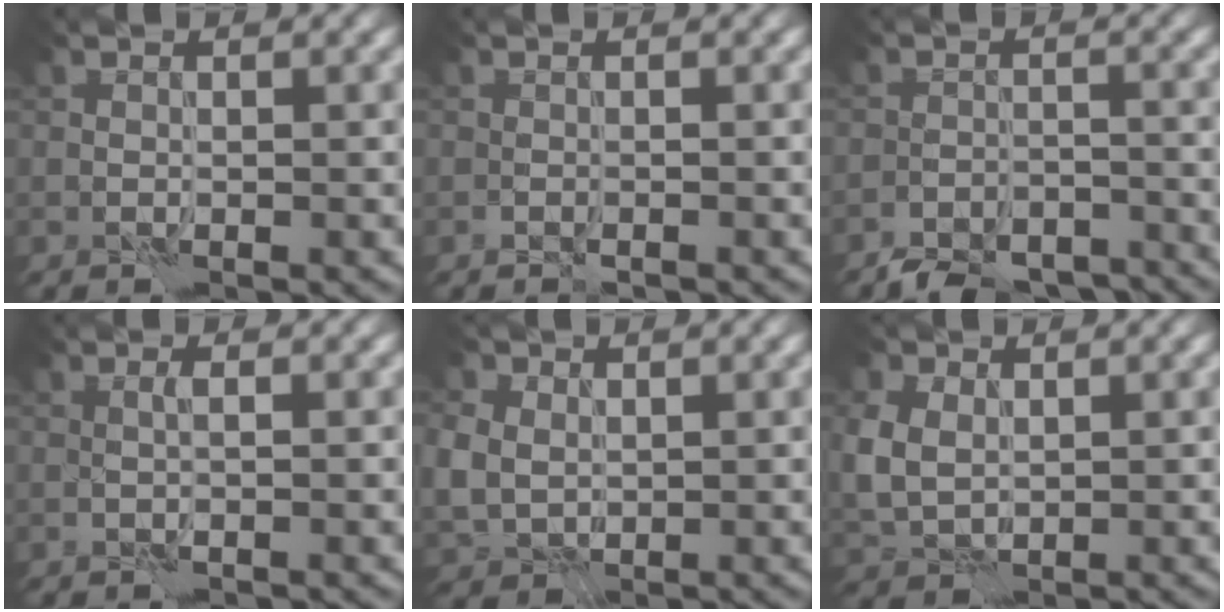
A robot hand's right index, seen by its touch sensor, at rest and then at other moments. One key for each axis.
{"total": 0.7, "fx": -0.6, "fy": 0.2, "fz": 0.3, "tx": -0.007, "ty": -0.002, "tz": -0.011}
{"total": 5.6, "fx": -5.0, "fy": 1.9, "fz": 1.4, "tx": -0.018, "ty": -0.010, "tz": -0.083}
{"total": 0.7, "fx": 0.2, "fy": 0.0, "fz": 0.7, "tx": -0.014, "ty": 0.001, "tz": 0.004}
{"total": 4.3, "fx": 0.9, "fy": 3.6, "fz": 2.1, "tx": -0.065, "ty": 0.005, "tz": 0.020}
{"total": 4.2, "fx": 0.9, "fy": 3.3, "fz": 2.5, "tx": -0.071, "ty": -0.003, "tz": 0.022}